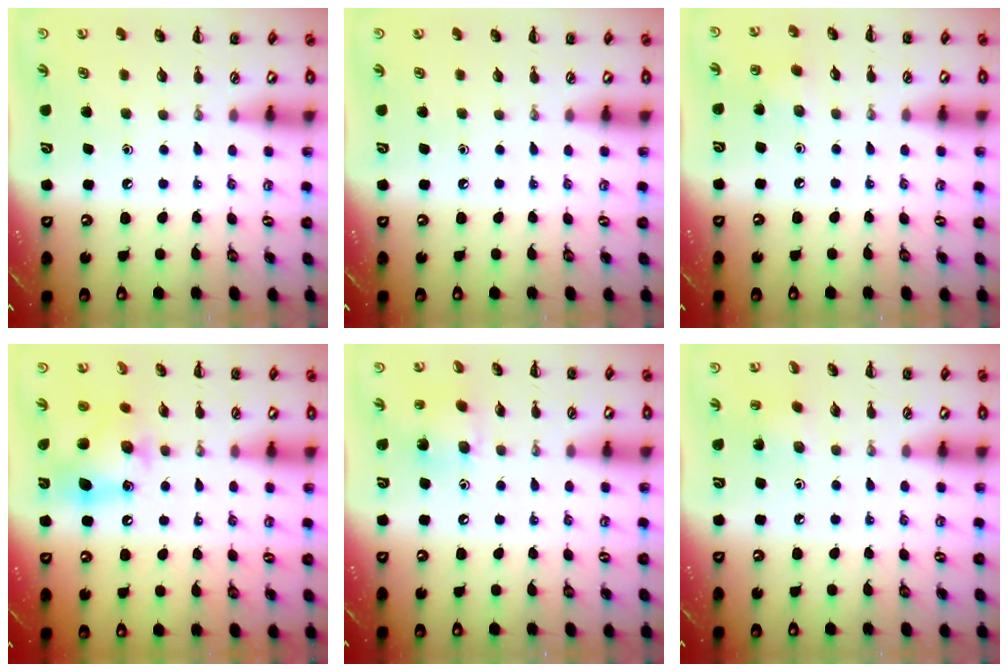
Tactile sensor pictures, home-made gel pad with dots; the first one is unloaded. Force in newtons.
{"total": 0.0}
{"total": 3.0, "press": 2.8, "slide": 1.0}
{"total": 12.1, "press": 12.0, "slide": 1.6}
{"total": 5.0, "press": 4.9, "slide": 1.0}
{"total": 2.0, "press": 1.8, "slide": 0.7}